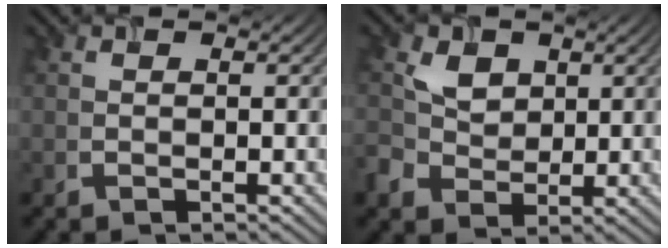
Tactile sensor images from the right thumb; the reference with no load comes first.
{"total": 4.5, "force": [1.0, 3.7, 2.3], "torque": [-0.066, 0.001, 0.016]}